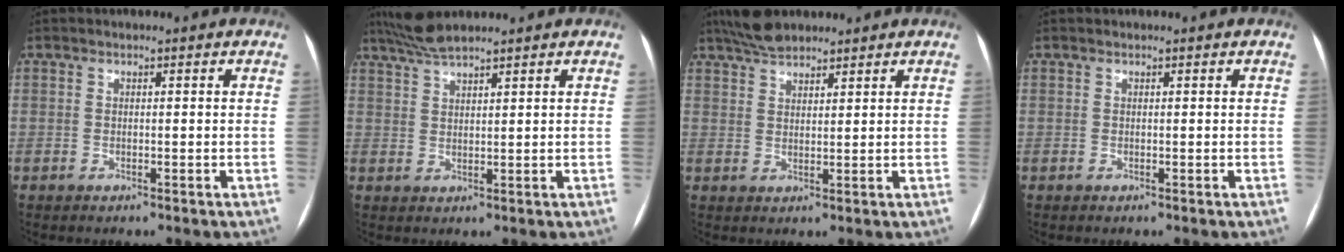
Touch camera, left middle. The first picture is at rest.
{"total": 4.8, "force": [4.3, 0.1, 2.1], "torque": [-0.048, 0.018, 0.089]}
{"total": 5.5, "force": [4.8, 1.6, 2.1], "torque": [-0.045, 0.021, 0.089]}
{"total": 0.0}